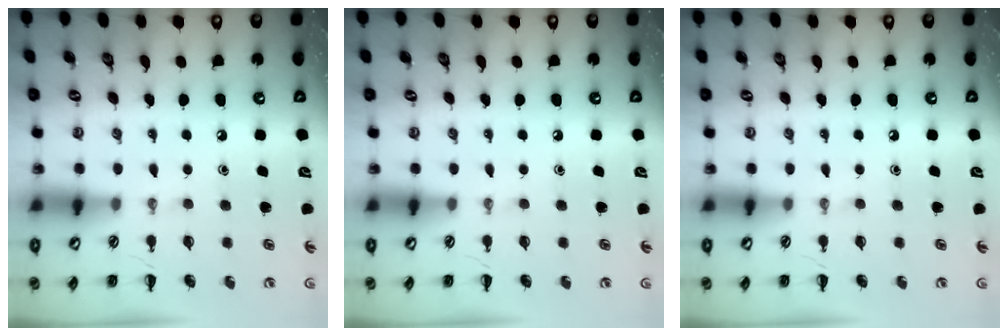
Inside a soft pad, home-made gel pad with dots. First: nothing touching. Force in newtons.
{"total": 0.0}
{"total": 0.0}